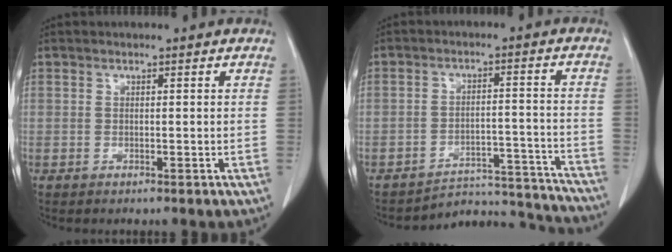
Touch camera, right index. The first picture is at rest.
{"total": 13.0, "force": [-12.9, 1.9, -1.1], "torque": [0.042, 0.052, -0.166]}